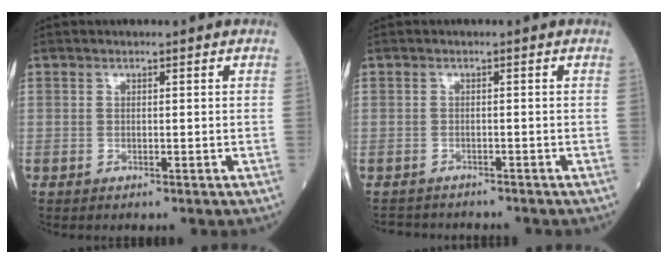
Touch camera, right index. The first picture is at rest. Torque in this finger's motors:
{"motor_torque": [-0.29, -0.04, -1.04, -0.21]}